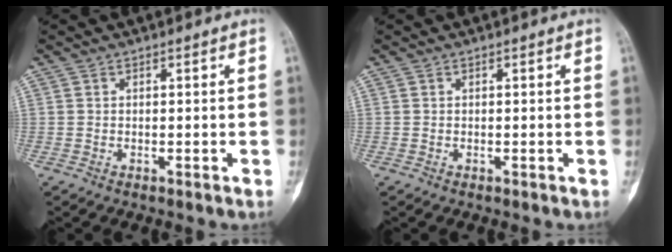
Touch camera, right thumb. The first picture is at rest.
{"total": 0.0}